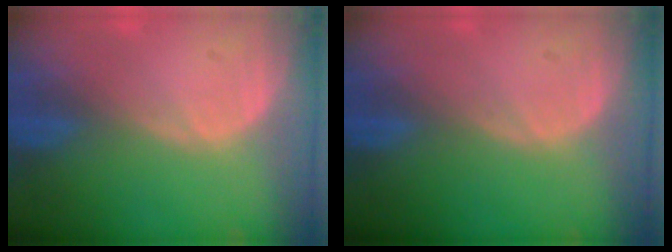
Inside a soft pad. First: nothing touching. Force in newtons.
{"total": 0.0}